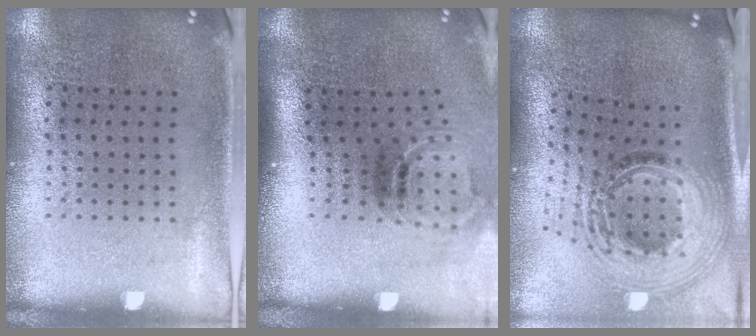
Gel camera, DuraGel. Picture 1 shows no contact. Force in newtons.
{"total": 1.8, "press": 1.1, "slide": 1.5}
{"total": 2.3, "press": 1.8, "slide": 1.5}